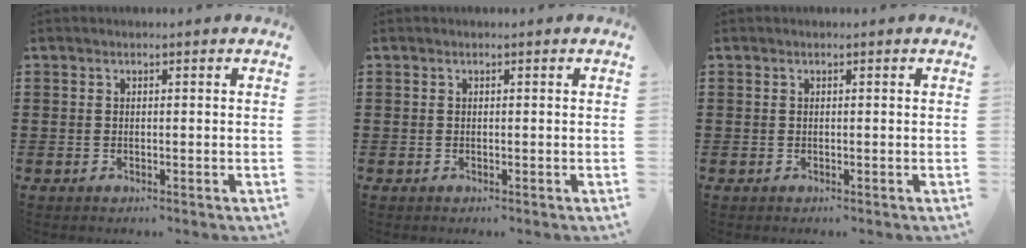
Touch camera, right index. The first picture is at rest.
{"total": 0.0}
{"total": 0.0}